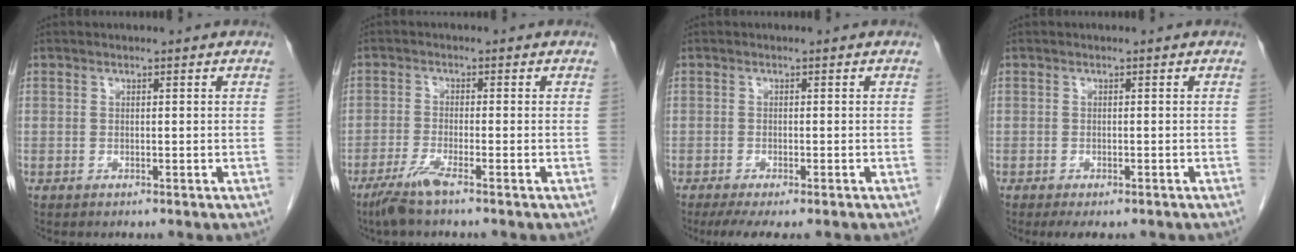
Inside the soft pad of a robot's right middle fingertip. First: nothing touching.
{"total": 4.1, "force": [-2.9, -0.3, 2.8], "torque": [-0.064, -0.012, -0.062]}
{"total": 6.1, "force": [-4.6, 1.1, 3.8], "torque": [-0.053, -0.014, -0.070]}
{"total": 3.7, "force": [-2.8, 1.3, 2.0], "torque": [-0.026, -0.007, -0.036]}